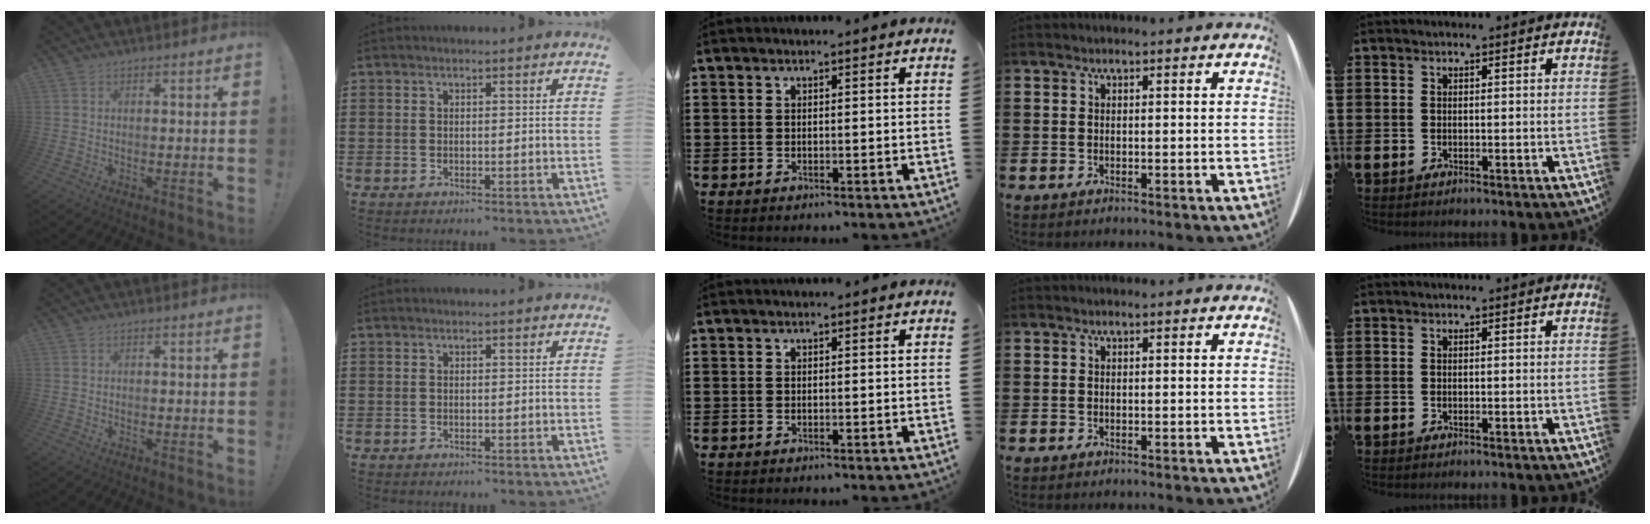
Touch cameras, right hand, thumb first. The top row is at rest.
{}